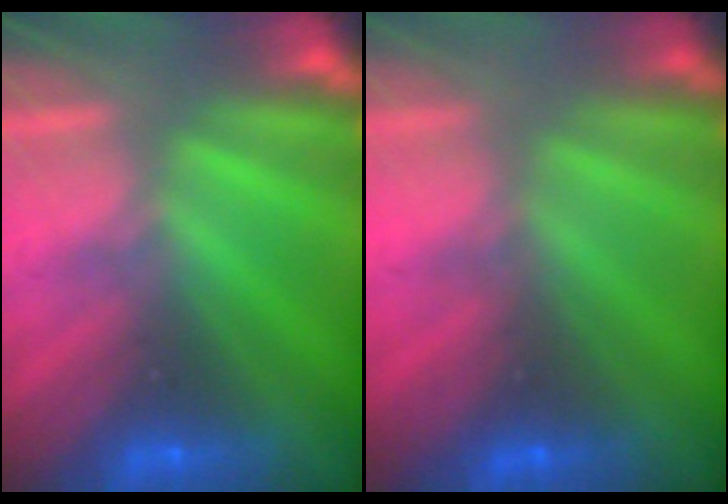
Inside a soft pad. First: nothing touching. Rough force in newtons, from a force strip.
{"total": 4.6}